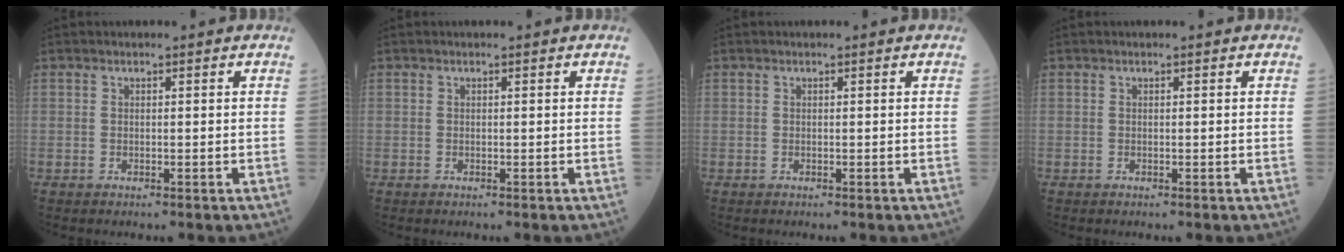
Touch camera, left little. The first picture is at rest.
{"total": 0.0}
{"total": 0.0}
{"total": 0.0}